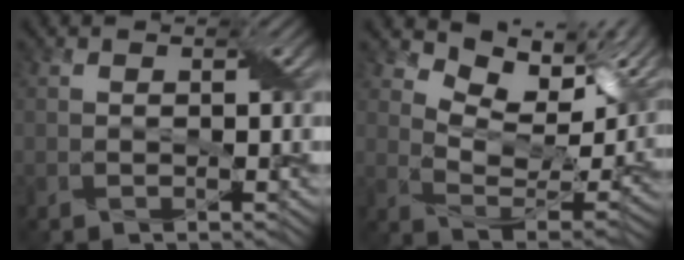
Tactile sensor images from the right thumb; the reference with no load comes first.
{"total": 12.2, "force": [7.6, 5.0, 8.2], "torque": [-0.159, 0.005, 0.138]}